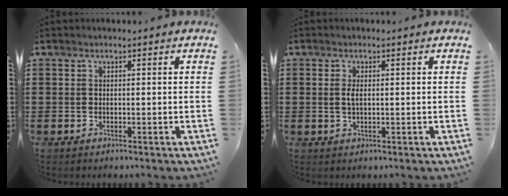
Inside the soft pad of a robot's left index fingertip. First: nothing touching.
{"total": 1.6, "force": [0.2, 0.6, 1.5], "torque": [-0.038, 0.000, -0.001]}